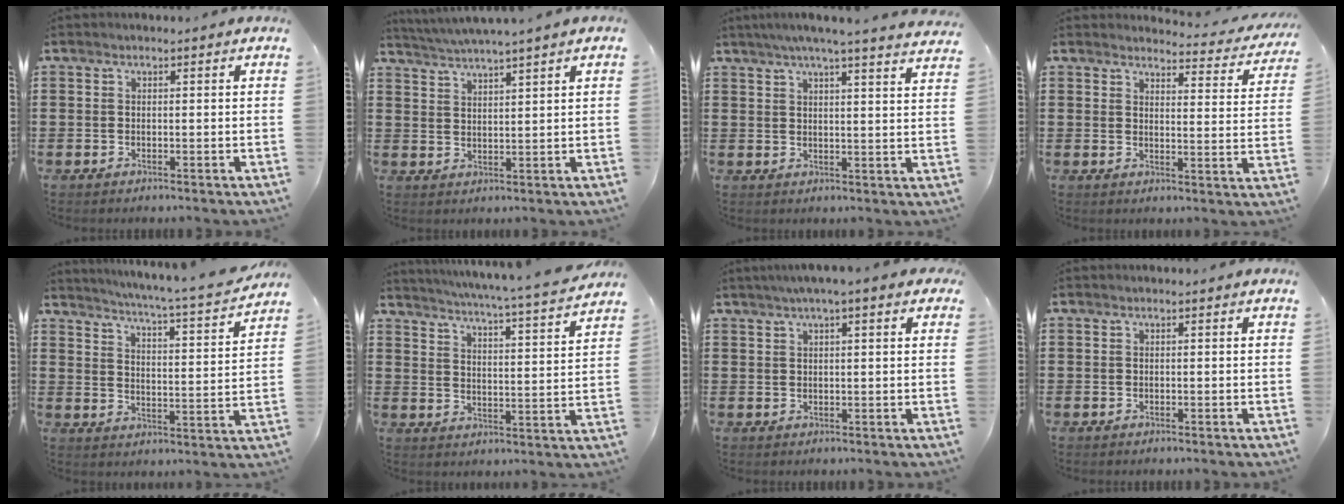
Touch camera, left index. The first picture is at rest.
{"total": 3.0, "force": [2.8, -0.7, 0.9], "torque": [-0.026, -0.012, 0.050]}
{"total": 4.8, "force": [4.2, -0.8, 2.1], "torque": [-0.056, -0.015, 0.071]}
{"total": 3.6, "force": [3.4, 0.4, 0.9], "torque": [-0.018, -0.027, 0.055]}
{"total": 4.9, "force": [4.4, -1.0, 1.9], "torque": [-0.060, -0.043, 0.066]}
{"total": 4.7, "force": [4.2, -1.1, 1.7], "torque": [-0.054, -0.043, 0.064]}
{"total": 3.1, "force": [2.0, 0.1, 2.4], "torque": [-0.051, 0.007, 0.035]}
{"total": 0.0}